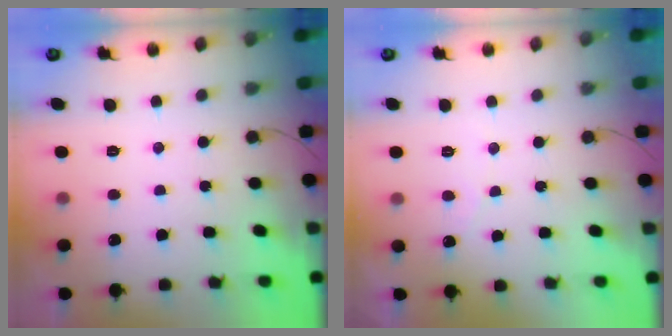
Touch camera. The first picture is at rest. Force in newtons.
{"total": 2.5, "press": 2.5, "slide": 0.2}